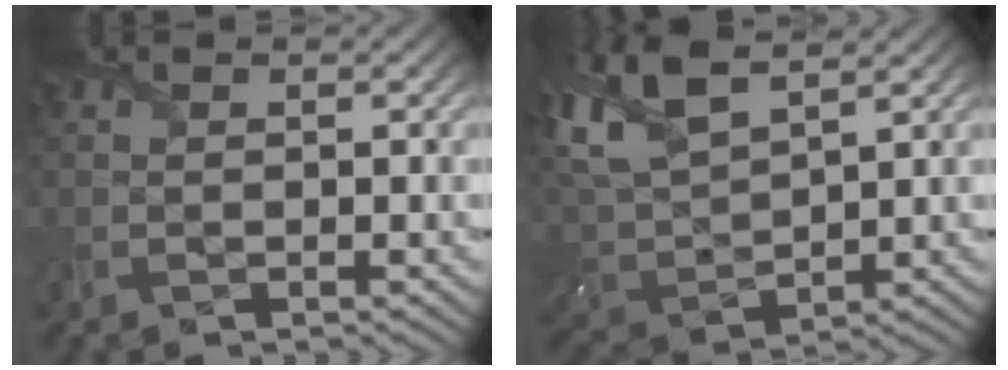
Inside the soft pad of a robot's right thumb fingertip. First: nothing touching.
{"total": 11.7, "force": [6.9, 5.1, 7.9], "torque": [-0.217, 0.021, 0.134]}